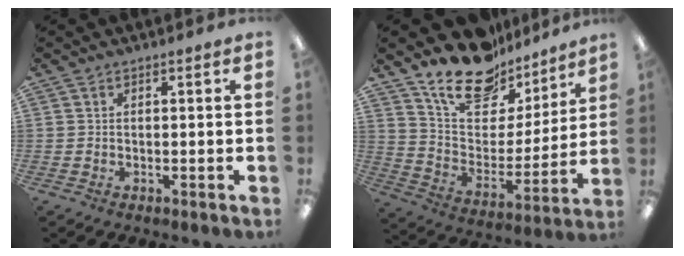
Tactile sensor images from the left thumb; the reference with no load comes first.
{"total": 19.7, "force": [15.7, 9.4, 7.3], "torque": [-0.134, -0.112, 0.278]}